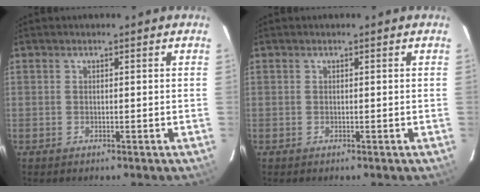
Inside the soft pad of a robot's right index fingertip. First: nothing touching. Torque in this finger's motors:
{"motor_torque": [-0.03, 0.02, 0.00, 0.00]}